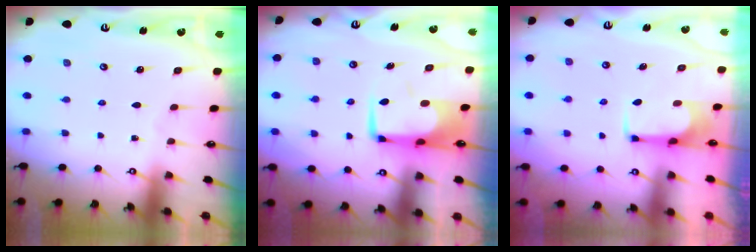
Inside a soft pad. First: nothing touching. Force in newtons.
{"total": 6.5, "press": 6.5, "slide": 0.9}
{"total": 3.6, "press": 3.6, "slide": 0.7}